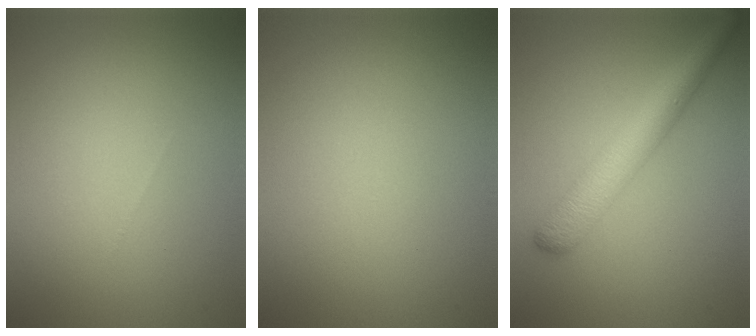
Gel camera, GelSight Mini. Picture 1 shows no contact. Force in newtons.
{"total": 0.0}
{"total": 4.8, "press": 4.8, "slide": 0.2}